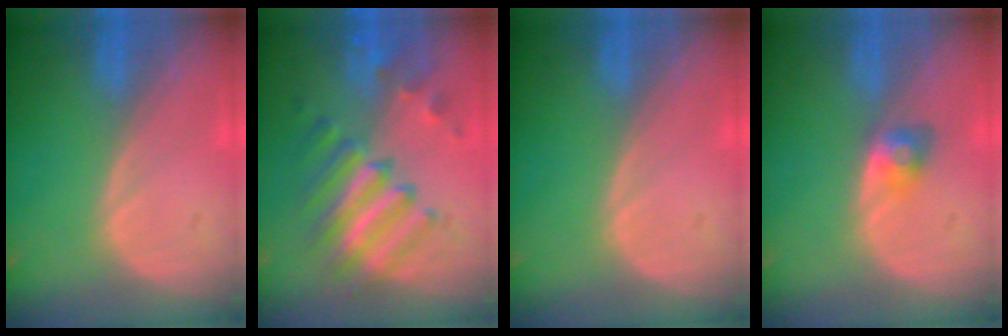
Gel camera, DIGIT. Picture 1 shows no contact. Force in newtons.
{"total": 8.7, "press": 8.3, "slide": 2.4}
{"total": 0.0}
{"total": 2.8, "press": 2.6, "slide": 1.2}